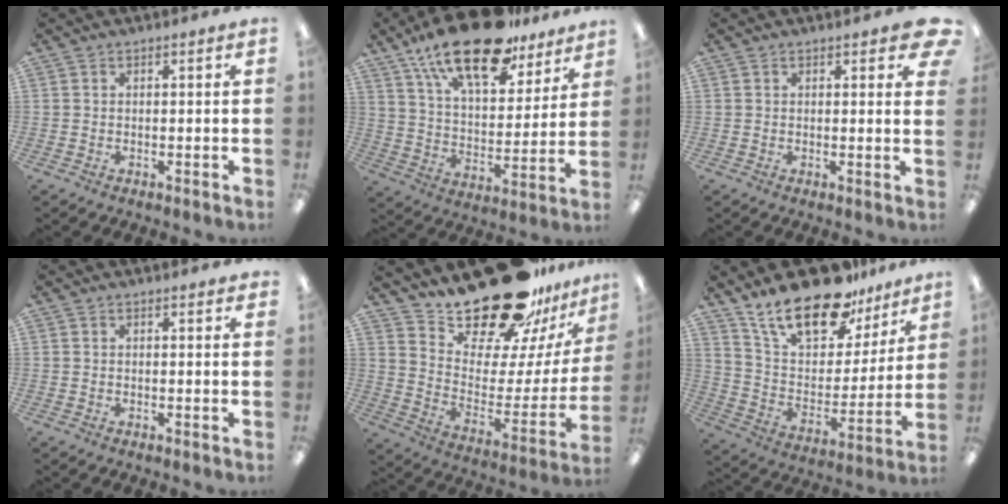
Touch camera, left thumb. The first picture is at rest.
{"total": 21.8, "force": [15.3, 8.5, 13.0], "torque": [-0.221, -0.083, 0.265]}
{"total": 3.9, "force": [2.2, 1.7, 2.8], "torque": [-0.027, -0.008, 0.033]}
{"total": 0.5, "force": [0.5, 0.1, 0.0], "torque": [0.006, -0.003, 0.008]}
{"total": 25.4, "force": [20.9, 9.2, 11.2], "torque": [-0.169, -0.148, 0.367]}
{"total": 21.4, "force": [16.2, 8.8, 10.8], "torque": [-0.194, -0.102, 0.286]}